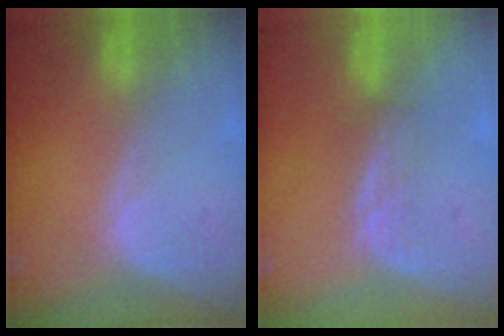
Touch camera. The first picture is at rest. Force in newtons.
{"total": 2.2, "press": 2.1, "slide": 0.2}